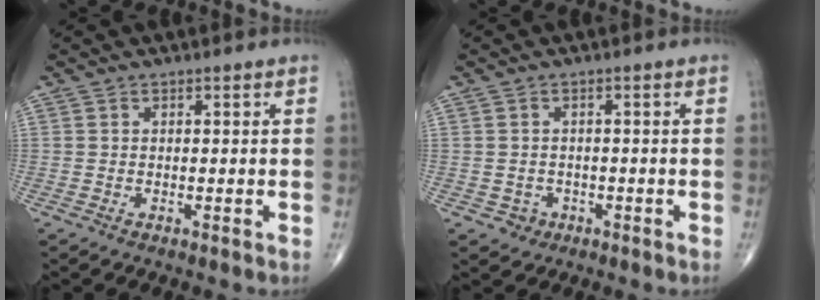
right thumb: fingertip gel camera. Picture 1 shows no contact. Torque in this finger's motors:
{"motor_torque": [0.11, -0.12, -0.18, -0.16, -0.01]}